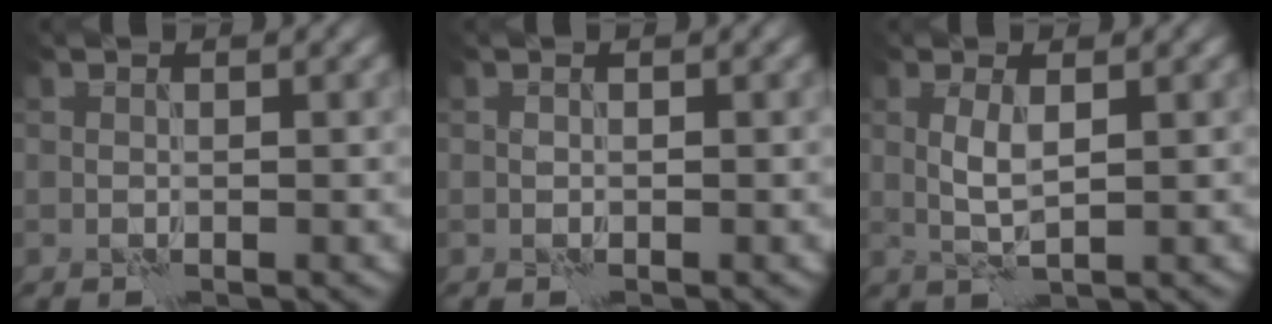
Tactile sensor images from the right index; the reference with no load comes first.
{"total": 0.0}
{"total": 2.0, "force": [0.5, 0.4, 1.9], "torque": [-0.045, 0.002, 0.011]}